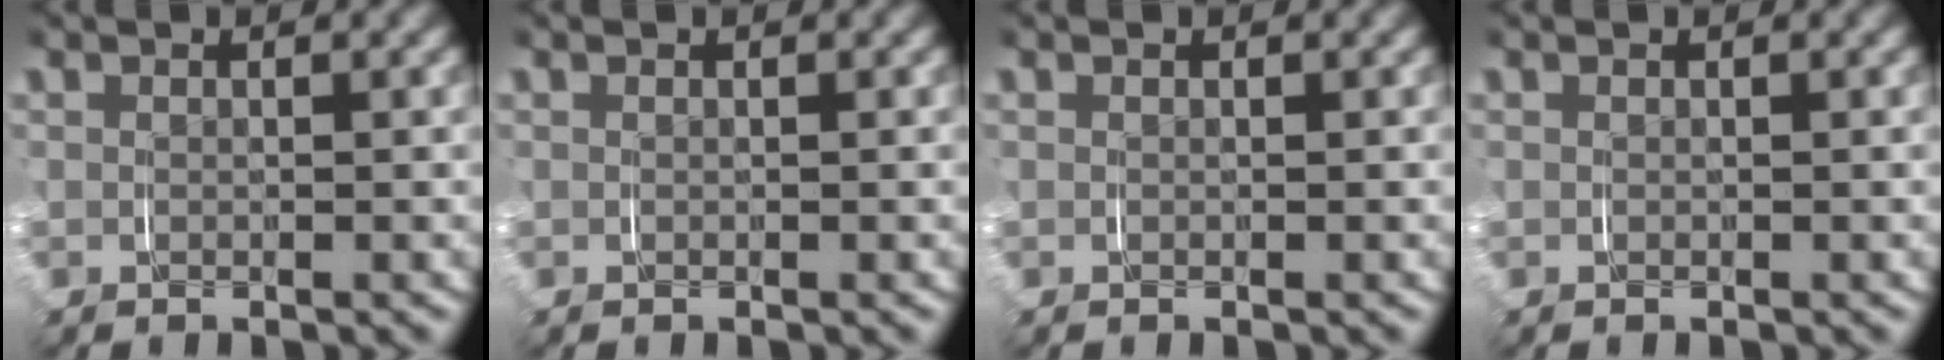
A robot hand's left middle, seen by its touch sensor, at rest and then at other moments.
{"total": 0.0}
{"total": 0.0}
{"total": 0.0}